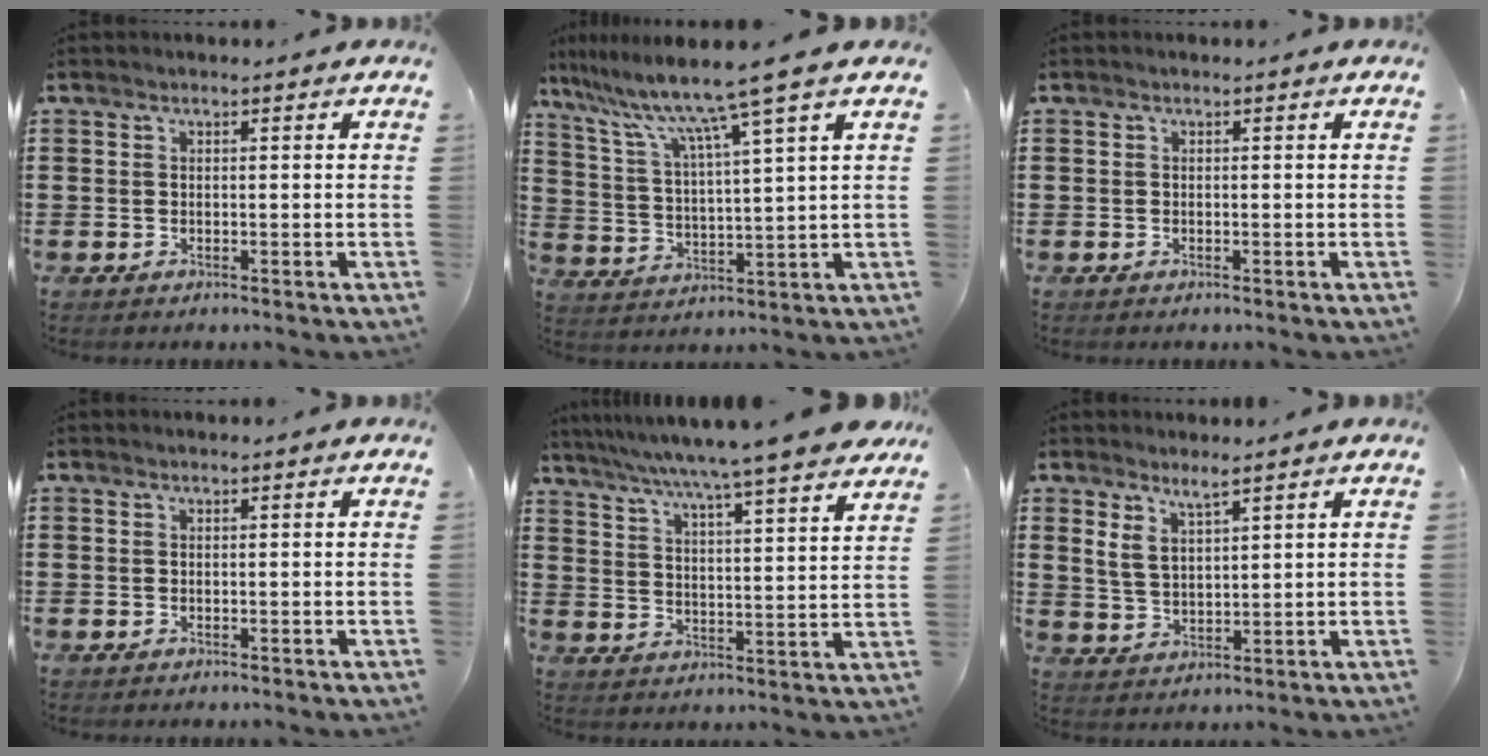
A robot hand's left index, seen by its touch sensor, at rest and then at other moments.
{"total": 9.6, "force": [7.3, -1.3, 6.1], "torque": [-0.146, -0.042, 0.114]}
{"total": 0.0}
{"total": 0.0}
{"total": 7.3, "force": [6.5, -1.4, 3.2], "torque": [-0.086, -0.048, 0.105]}
{"total": 4.2, "force": [3.0, 1.5, 2.5], "torque": [-0.057, 0.001, 0.054]}